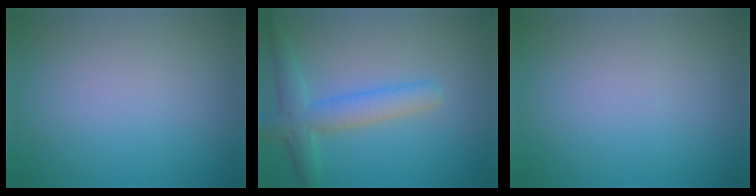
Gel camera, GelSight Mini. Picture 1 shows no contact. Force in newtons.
{"total": 4.1, "press": 4.1, "slide": 0.1}
{"total": 0.0}